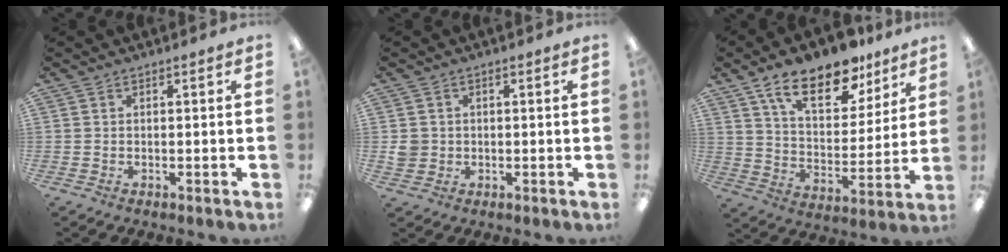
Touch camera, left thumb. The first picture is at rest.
{"total": 3.4, "force": [0.0, 3.3, 0.7], "torque": [-0.009, 0.005, 0.000]}
{"total": 17.4, "force": [12.3, 7.6, 9.7], "torque": [-0.158, -0.062, 0.211]}